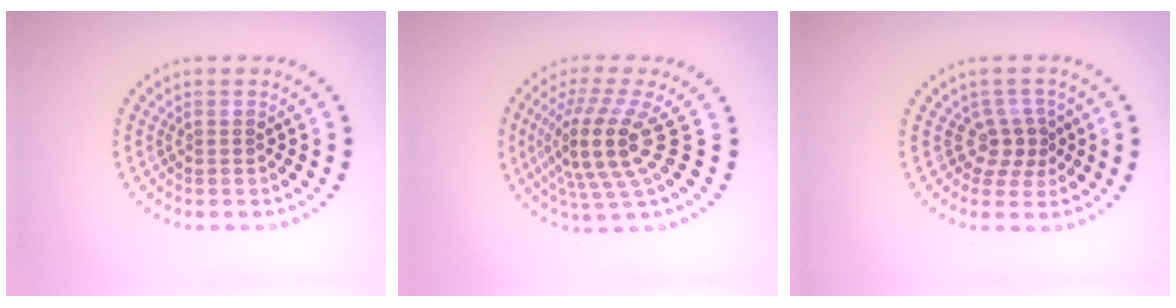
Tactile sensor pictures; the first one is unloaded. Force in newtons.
{"total": 5.3, "press": 3.9, "slide": 3.7}
{"total": 2.6, "press": 1.8, "slide": 1.8}